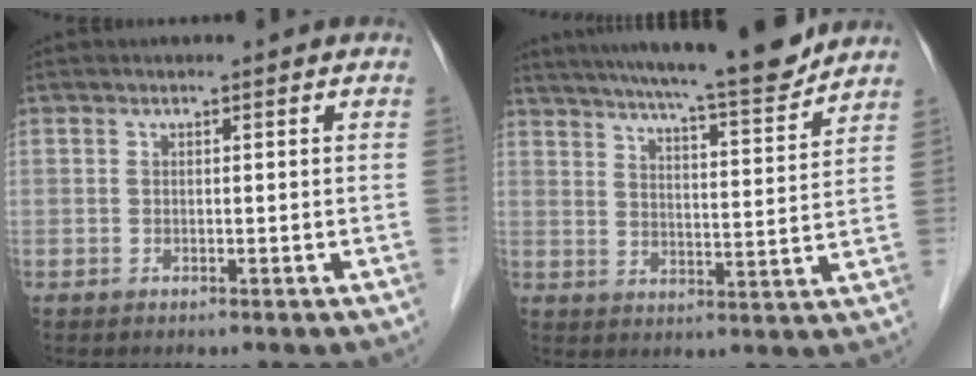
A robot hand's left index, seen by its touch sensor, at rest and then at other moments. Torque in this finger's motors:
{"motor_torque": [0.98, -1.10, 0.65, 0.15]}